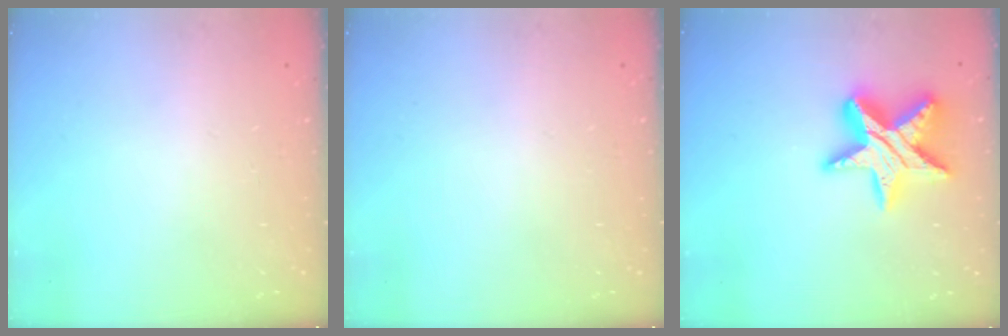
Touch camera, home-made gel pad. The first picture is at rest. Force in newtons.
{"total": 0.0}
{"total": 17.2, "press": 17.1, "slide": 1.3}